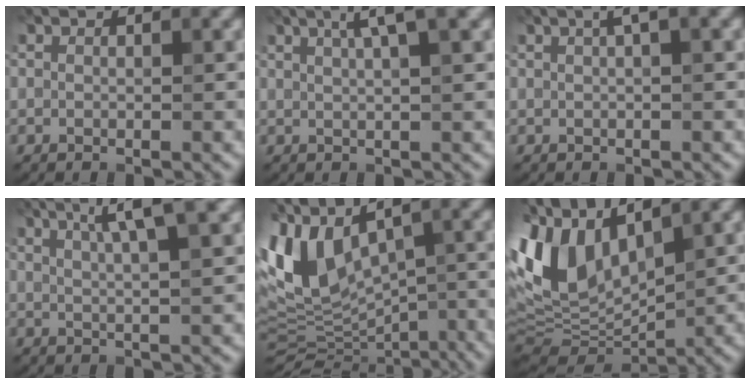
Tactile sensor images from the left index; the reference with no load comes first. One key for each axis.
{"total": 4.4, "fx": 2.3, "fy": 0.7, "fz": 3.7, "tx": -0.055, "ty": 0.011, "tz": 0.037}
{"total": 2.5, "fx": 1.1, "fy": 0.4, "fz": 2.2, "tx": -0.033, "ty": 0.010, "tz": 0.017}
{"total": 5.9, "fx": 3.1, "fy": 1.1, "fz": 4.9, "tx": -0.067, "ty": 0.017, "tz": 0.046}
{"total": 9.2, "fx": 1.6, "fy": 5.7, "fz": 7.1, "tx": -0.142, "ty": -0.001, "tz": 0.034}
{"total": 10.2, "fx": 3.6, "fy": 5.4, "fz": 7.9, "tx": -0.188, "ty": 0.010, "tz": 0.060}